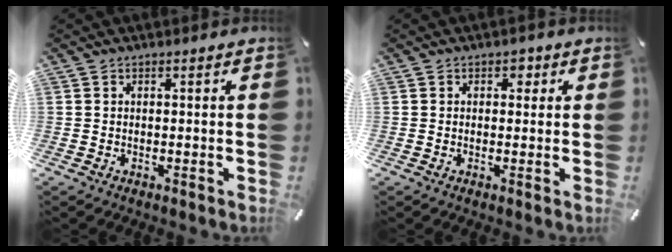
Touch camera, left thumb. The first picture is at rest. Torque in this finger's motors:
{"motor_torque": [0.16, 0.44, 0.21, -0.23, 0.00]}